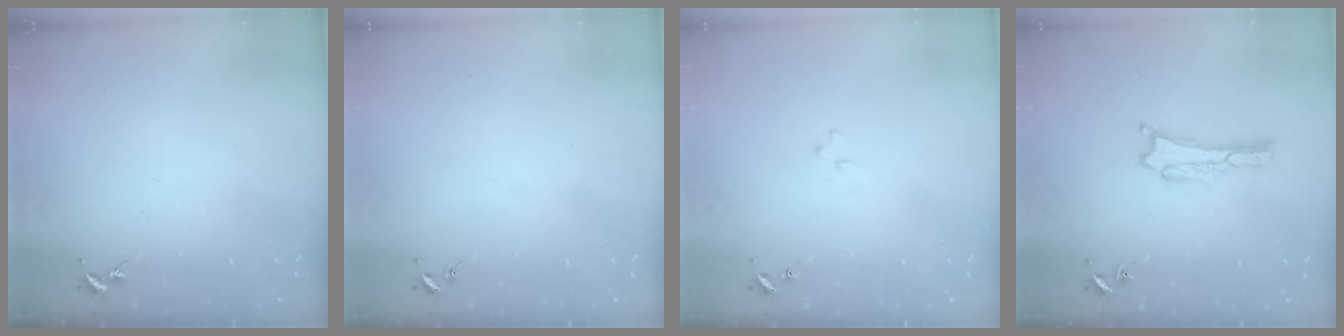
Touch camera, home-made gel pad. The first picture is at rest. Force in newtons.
{"total": 0.0}
{"total": 0.7, "press": 0.7, "slide": 0.2}
{"total": 0.9, "press": 0.9, "slide": 0.0}